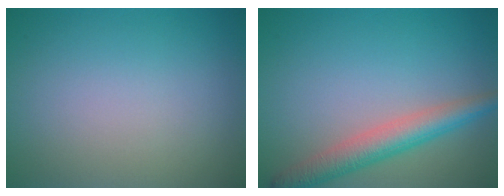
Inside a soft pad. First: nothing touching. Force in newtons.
{"total": 4.2, "press": 4.2, "slide": 0.1}